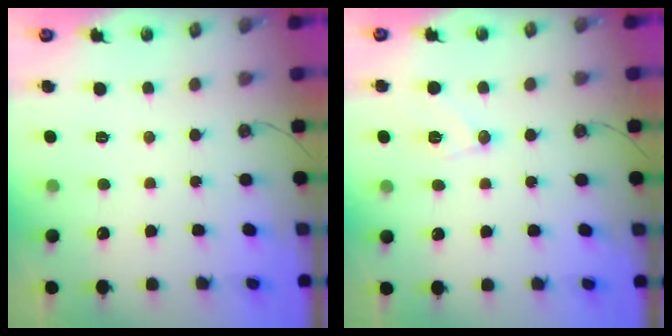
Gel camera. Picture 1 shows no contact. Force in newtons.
{"total": 8.1, "press": 8.0, "slide": 0.9}